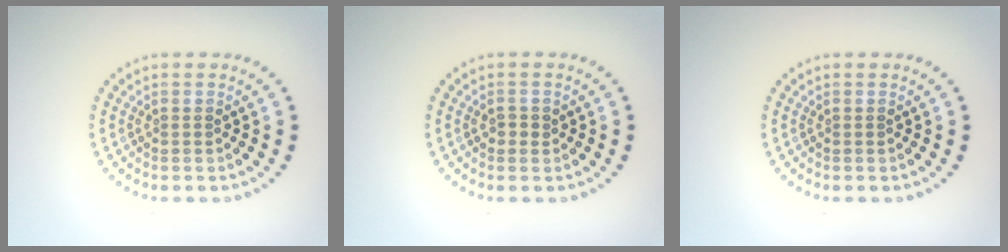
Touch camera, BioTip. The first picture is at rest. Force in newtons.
{"total": 1.1, "press": 1.0, "slide": 0.3}
{"total": 0.0}